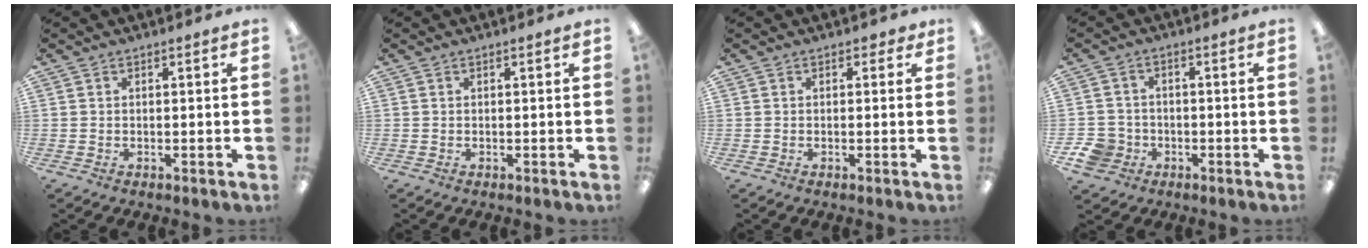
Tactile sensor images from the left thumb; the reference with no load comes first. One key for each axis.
{"total": 0.0}
{"total": 1.1, "fx": 0.4, "fy": 0.9, "fz": 0.6, "tx": -0.008, "ty": 0.001, "tz": 0.005}
{"total": 6.6, "fx": -2.6, "fy": 5.7, "fz": 2.0, "tx": -0.044, "ty": 0.019, "tz": -0.048}